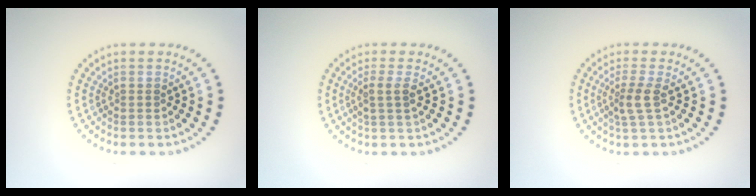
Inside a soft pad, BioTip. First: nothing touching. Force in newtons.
{"total": 1.6, "press": 1.3, "slide": 0.9}
{"total": 2.0, "press": 1.6, "slide": 1.2}